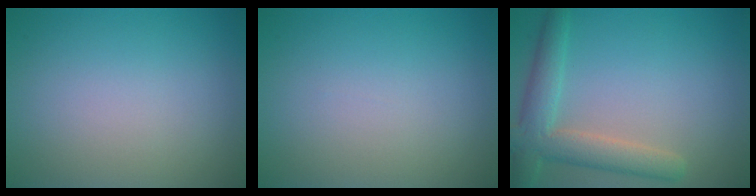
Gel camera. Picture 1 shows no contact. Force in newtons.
{"total": 0.0}
{"total": 4.6, "press": 4.6, "slide": 0.6}